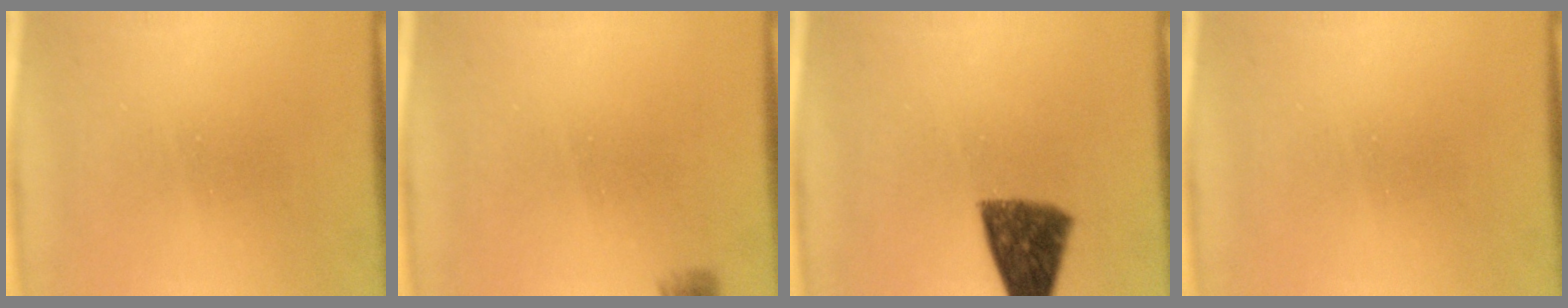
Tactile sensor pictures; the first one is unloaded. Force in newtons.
{"total": 2.9}
{"total": 9.2}
{"total": 0.0}